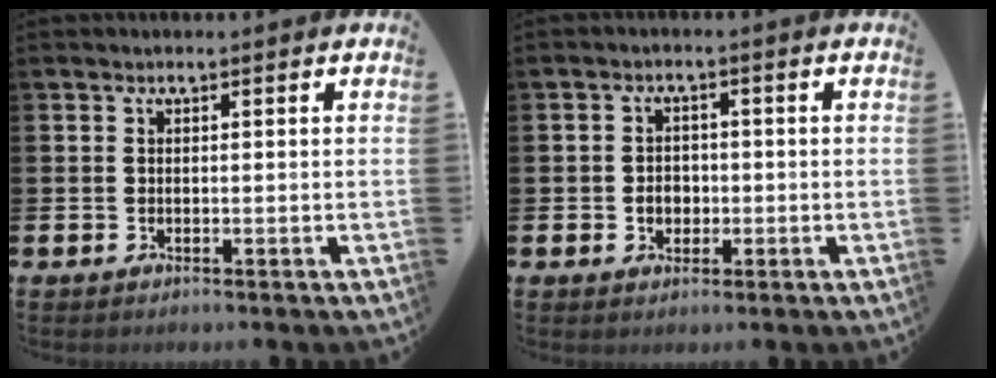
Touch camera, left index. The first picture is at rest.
{"total": 2.6, "force": [-0.5, 2.2, 1.2], "torque": [-0.011, -0.002, -0.016]}